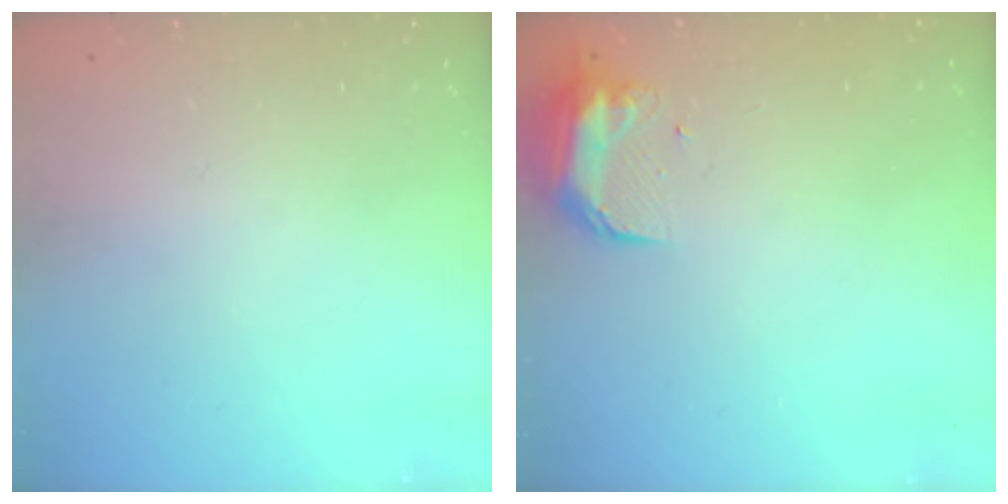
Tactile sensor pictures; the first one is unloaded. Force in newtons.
{"total": 9.2, "press": 9.2, "slide": 0.6}